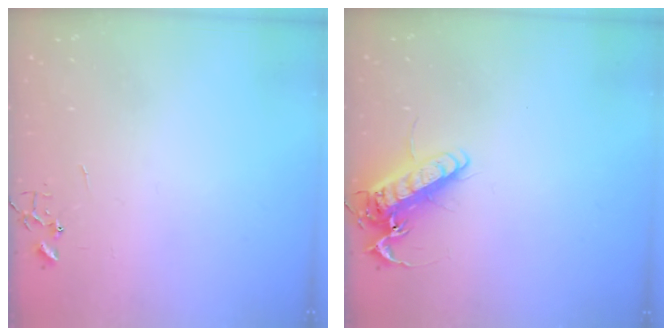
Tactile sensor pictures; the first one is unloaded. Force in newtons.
{"total": 15.2, "press": 15.0, "slide": 2.4}